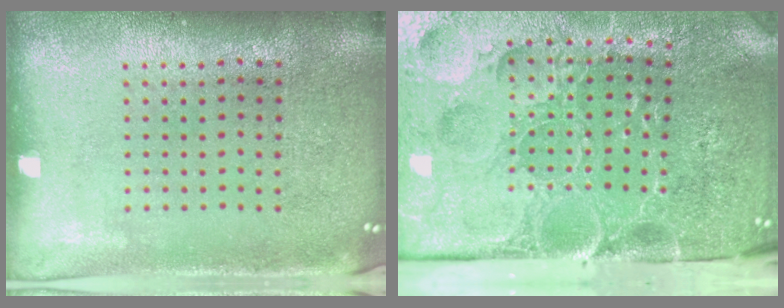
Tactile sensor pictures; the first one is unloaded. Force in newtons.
{"total": 5.3, "press": 4.4, "slide": 3.0}